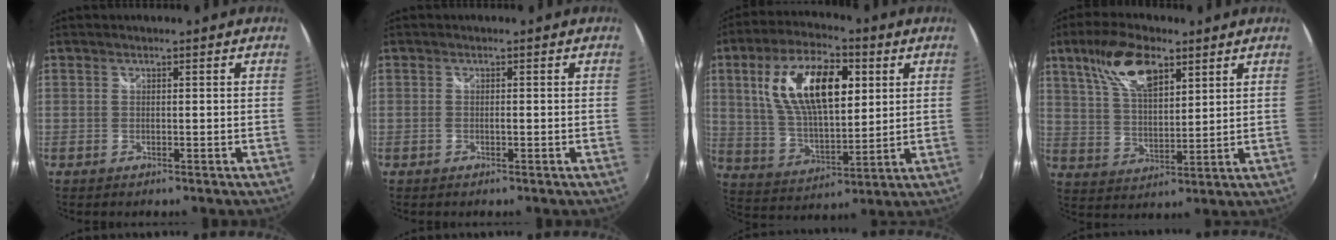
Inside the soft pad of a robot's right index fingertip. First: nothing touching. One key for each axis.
{"total": 0.6, "fx": -0.2, "fy": 0.2, "fz": 0.6, "tx": -0.010, "ty": -0.001, "tz": -0.006}
{"total": 18.3, "fx": 5.6, "fy": 8.4, "fz": 15.3, "tx": -0.285, "ty": 0.020, "tz": 0.108}
{"total": 12.0, "fx": 6.8, "fy": 5.0, "fz": 8.5, "tx": -0.161, "ty": 0.020, "tz": 0.130}